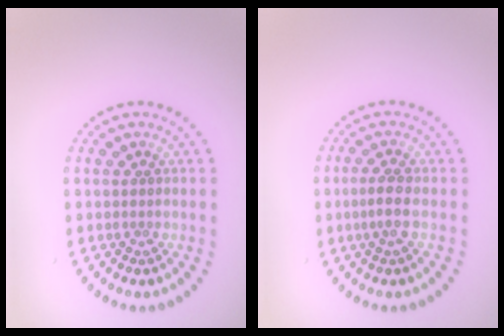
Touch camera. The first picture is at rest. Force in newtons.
{"total": 1.6, "press": 1.3, "slide": 1.0}